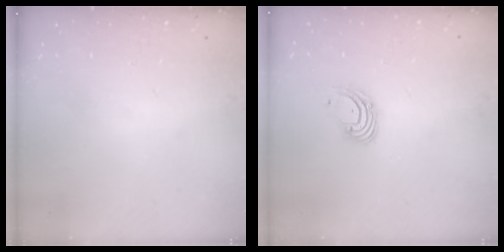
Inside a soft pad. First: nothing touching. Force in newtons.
{"total": 3.3, "press": 3.3, "slide": 0.4}